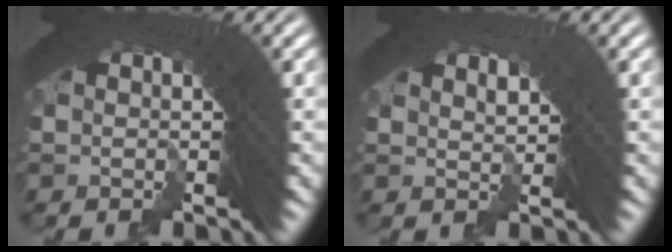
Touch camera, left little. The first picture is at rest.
{"total": 1.5, "force": [0.2, 0.9, 1.2], "torque": [-0.030, -0.009, 0.007]}